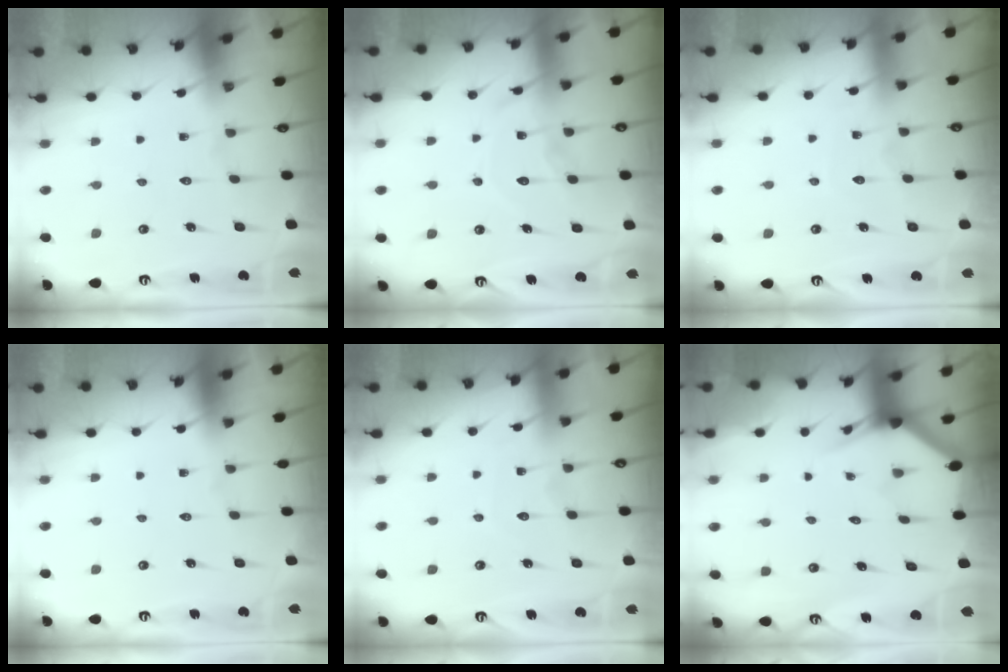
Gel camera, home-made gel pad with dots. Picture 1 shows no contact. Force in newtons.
{"total": 12.4, "press": 12.3, "slide": 1.1}
{"total": 5.9, "press": 5.8, "slide": 0.6}
{"total": 0.0}
{"total": 3.5, "press": 3.5, "slide": 0.5}
{"total": 3.0, "press": 3.0, "slide": 0.1}